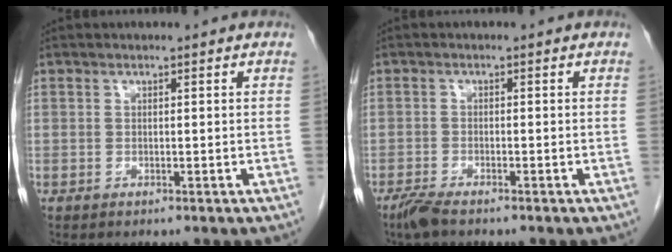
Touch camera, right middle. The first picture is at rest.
{"total": 2.8, "force": [-2.2, 0.4, 1.5], "torque": [-0.038, -0.007, -0.045]}